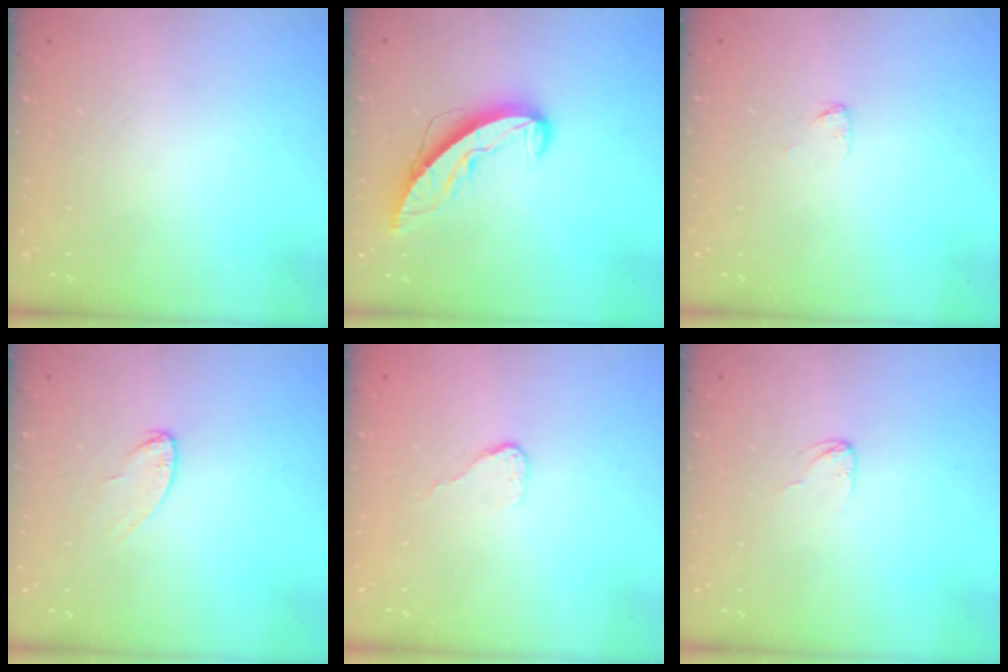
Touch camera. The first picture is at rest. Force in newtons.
{"total": 9.1, "press": 9.0, "slide": 0.9}
{"total": 2.6, "press": 2.6, "slide": 0.2}
{"total": 4.9, "press": 4.9, "slide": 0.5}
{"total": 4.4, "press": 4.4, "slide": 0.3}
{"total": 2.6, "press": 2.6, "slide": 0.1}